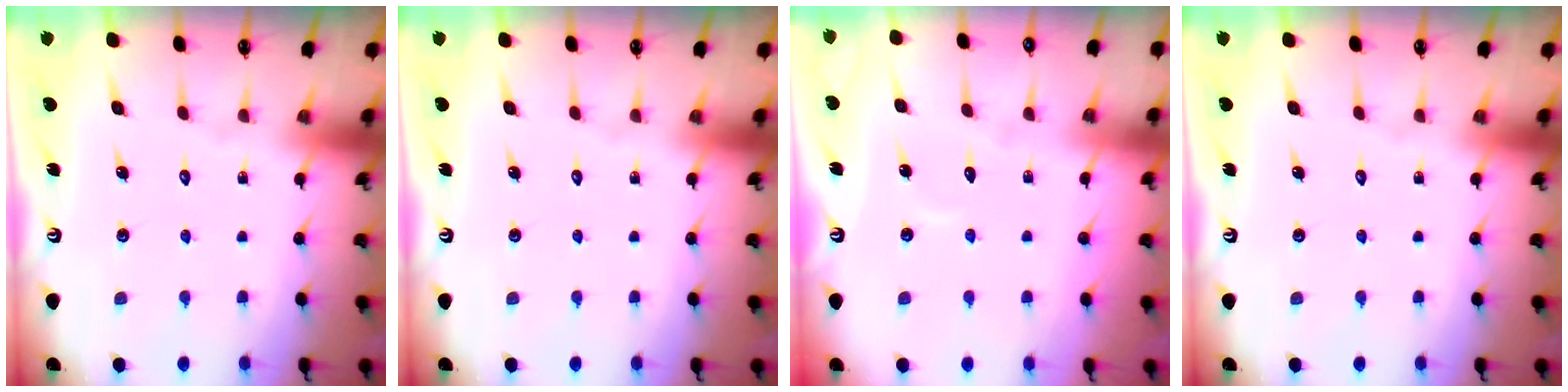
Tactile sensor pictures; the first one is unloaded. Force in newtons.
{"total": 0.0}
{"total": 2.9, "press": 2.9, "slide": 0.3}
{"total": 0.0}